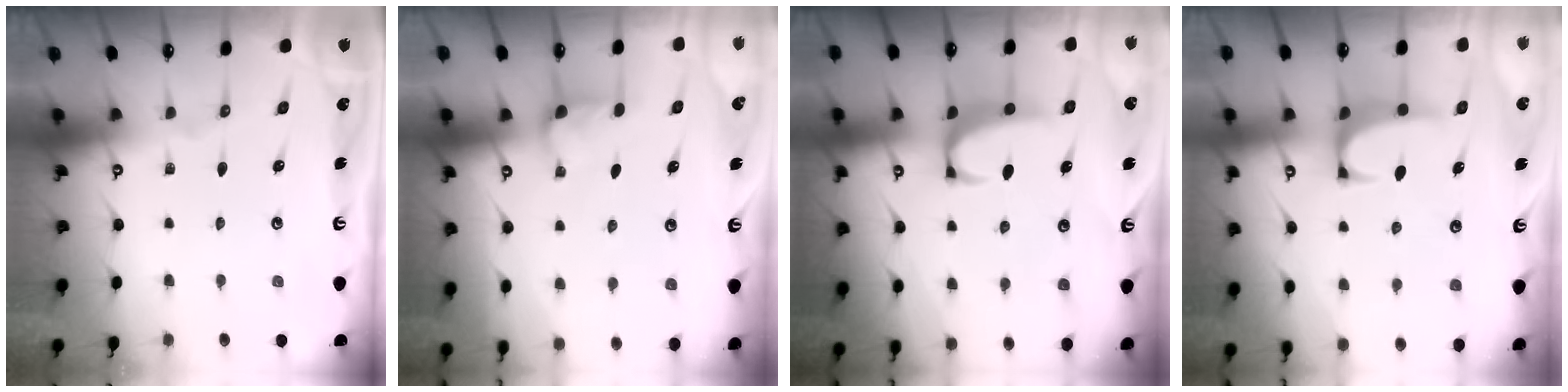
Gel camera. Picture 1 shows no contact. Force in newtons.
{"total": 3.0, "press": 2.9, "slide": 0.5}
{"total": 2.4, "press": 2.3, "slide": 0.7}
{"total": 0.9, "press": 0.6, "slide": 0.6}